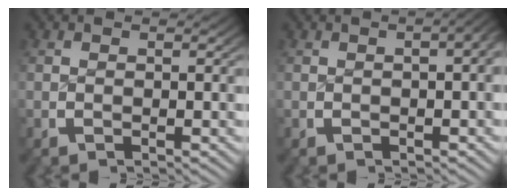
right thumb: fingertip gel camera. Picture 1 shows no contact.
{"total": 4.0, "force": [0.5, 1.7, 3.6], "torque": [-0.031, 0.021, -0.002]}